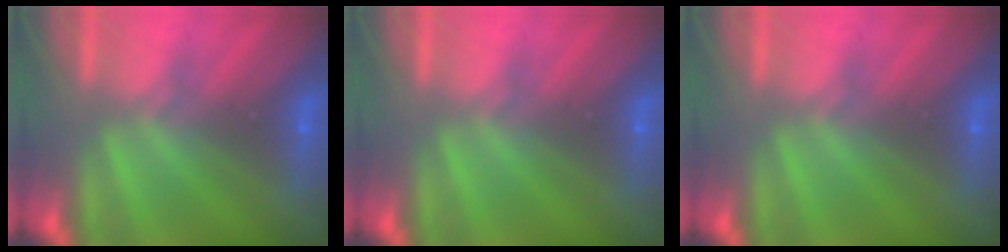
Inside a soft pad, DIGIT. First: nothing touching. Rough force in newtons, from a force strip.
{"total": 0.0}
{"total": 0.0}